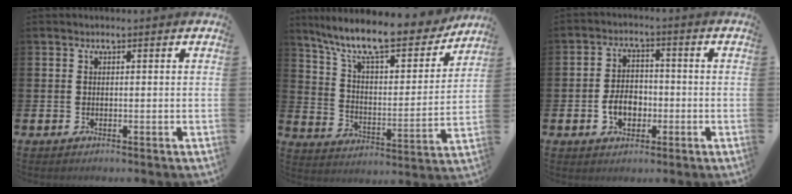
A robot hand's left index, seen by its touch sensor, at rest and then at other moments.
{"total": 11.9, "force": [10.1, 2.8, 5.5], "torque": [-0.130, -0.067, 0.168]}
{"total": 4.8, "force": [-1.4, 3.4, 3.1], "torque": [-0.050, 0.003, -0.029]}